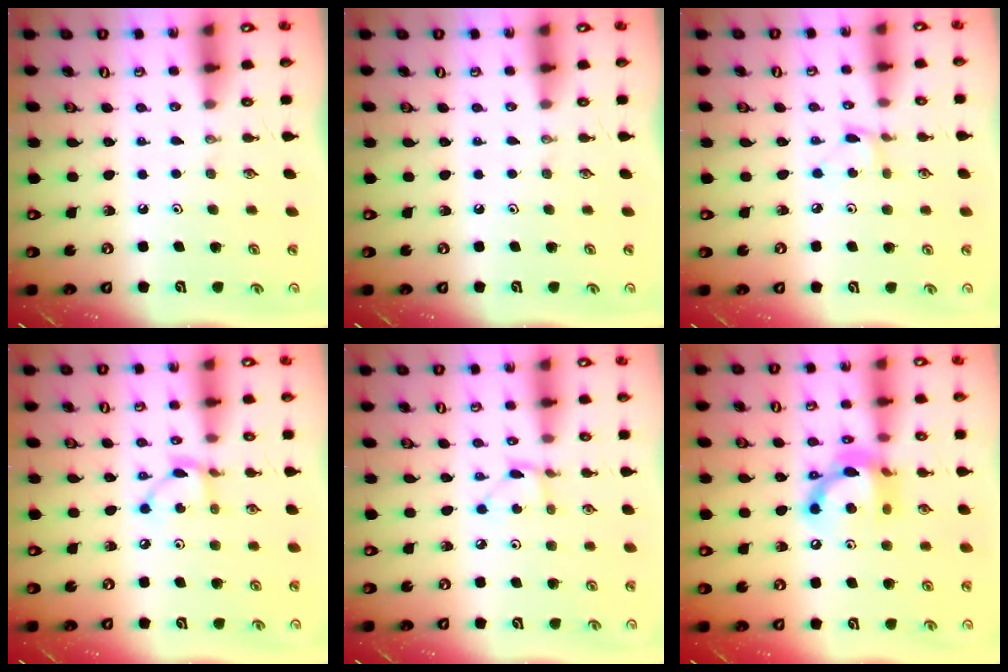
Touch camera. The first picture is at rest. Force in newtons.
{"total": 0.0}
{"total": 2.7, "press": 2.7, "slide": 0.3}
{"total": 4.9, "press": 4.9, "slide": 0.1}
{"total": 2.1, "press": 2.0, "slide": 0.2}
{"total": 13.9, "press": 13.9, "slide": 1.1}